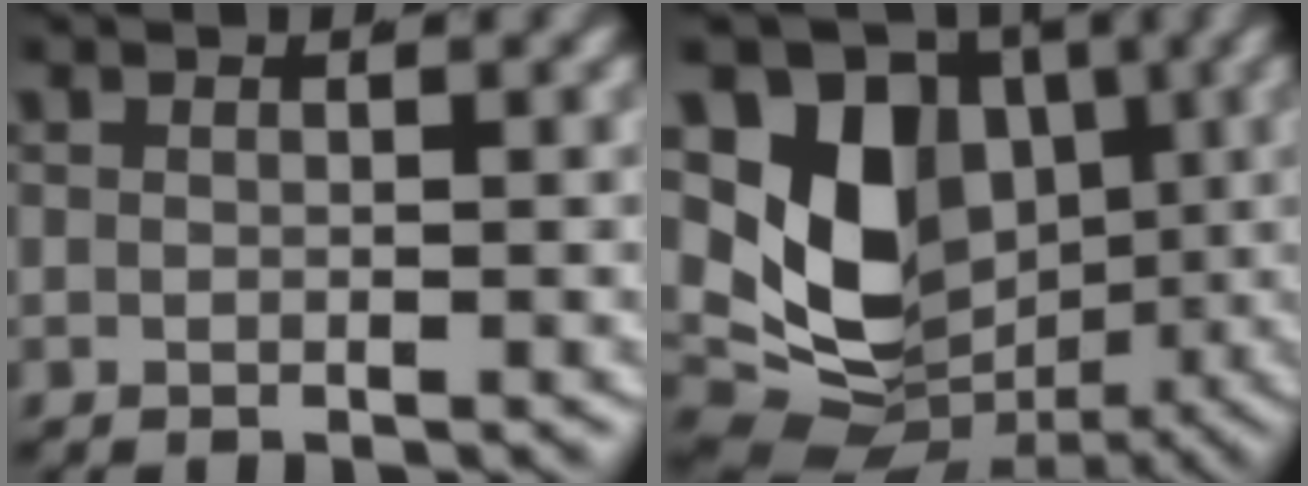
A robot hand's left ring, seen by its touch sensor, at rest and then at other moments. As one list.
[{"total": 15.9, "force": [0.7, 12.5, 9.8], "torque": [-0.173, -0.039, 0.018]}]